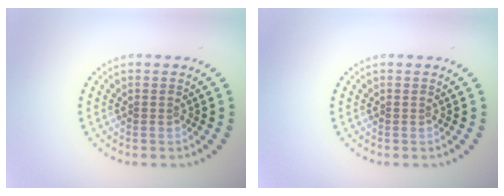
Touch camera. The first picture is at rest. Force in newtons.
{"total": 0.0}